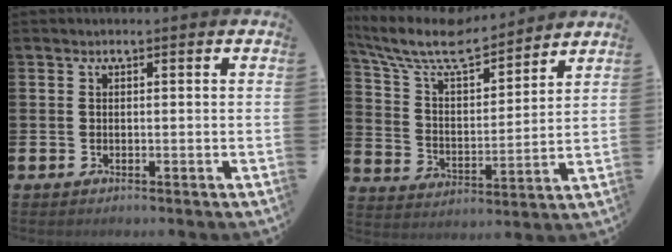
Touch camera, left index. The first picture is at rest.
{"total": 9.9, "force": [8.7, 2.6, 3.8], "torque": [-0.113, -0.054, 0.152]}